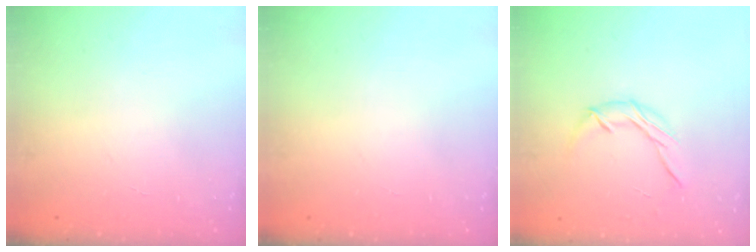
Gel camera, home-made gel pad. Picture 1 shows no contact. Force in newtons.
{"total": 0.0}
{"total": 7.4, "press": 7.3, "slide": 0.5}